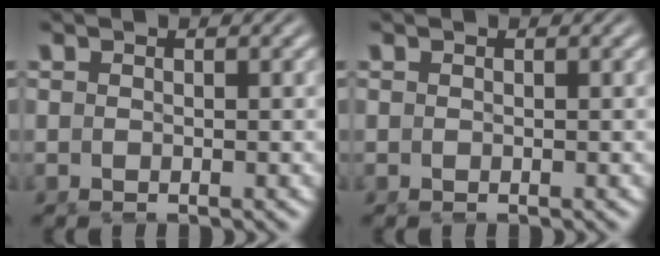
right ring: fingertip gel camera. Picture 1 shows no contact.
{"total": 0.0}